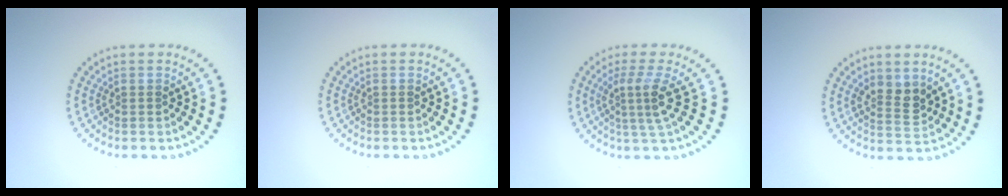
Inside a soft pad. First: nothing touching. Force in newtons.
{"total": 0.0}
{"total": 3.2, "press": 2.3, "slide": 2.3}
{"total": 2.6, "press": 2.4, "slide": 0.9}